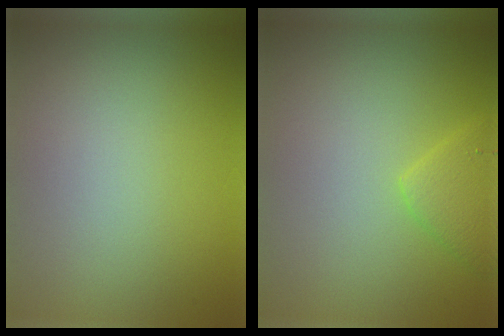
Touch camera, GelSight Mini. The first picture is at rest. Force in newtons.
{"total": 2.3, "press": 2.3, "slide": 0.1}